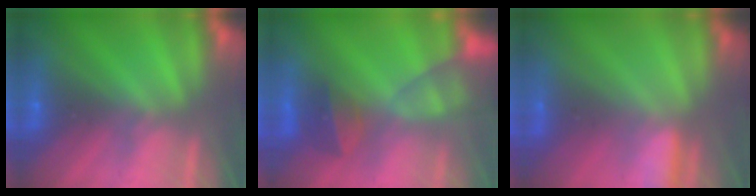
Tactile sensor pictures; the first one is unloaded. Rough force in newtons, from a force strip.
{"total": 9.7}
{"total": 2.9}